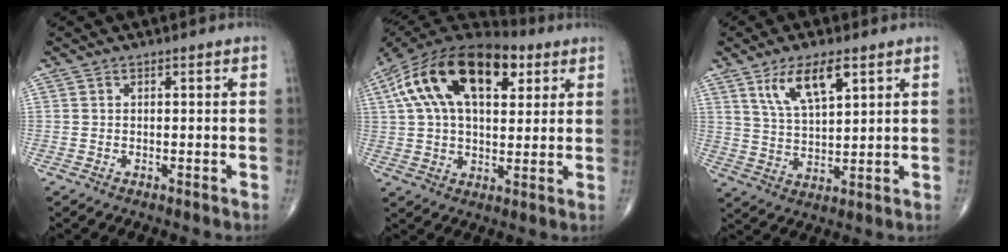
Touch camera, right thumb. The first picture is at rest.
{"total": 22.8, "force": [8.4, 12.1, 17.4], "torque": [-0.309, 0.022, 0.138]}
{"total": 9.6, "force": [5.0, 3.6, 7.4], "torque": [-0.127, -0.022, 0.100]}